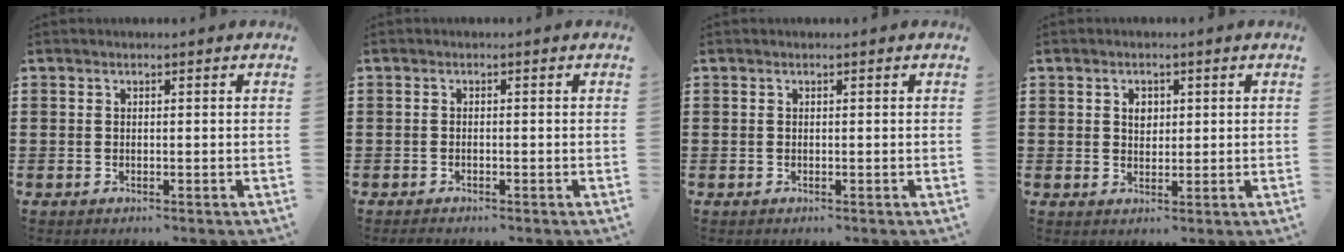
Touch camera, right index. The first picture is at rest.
{"total": 0.7, "force": [-0.6, 0.1, 0.2], "torque": [-0.005, -0.003, -0.012]}
{"total": 0.0}
{"total": 2.3, "force": [0.7, 1.6, 1.4], "torque": [-0.023, 0.004, 0.011]}